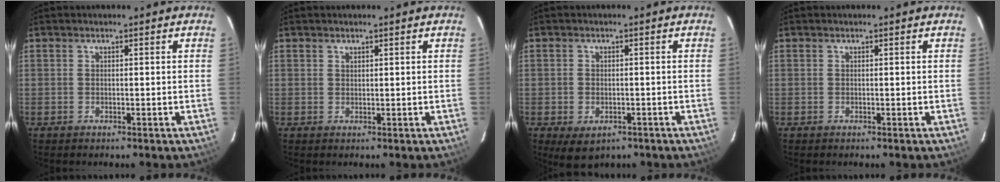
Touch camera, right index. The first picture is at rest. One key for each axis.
{"total": 0.6, "fx": 0.5, "fy": 0.3, "fz": 0.1, "tx": -0.001, "ty": 0.001, "tz": 0.011}
{"total": 4.9, "fx": -2.3, "fy": 3.4, "fz": 2.7, "tx": -0.055, "ty": -0.013, "tz": -0.025}
{"total": 0.0}